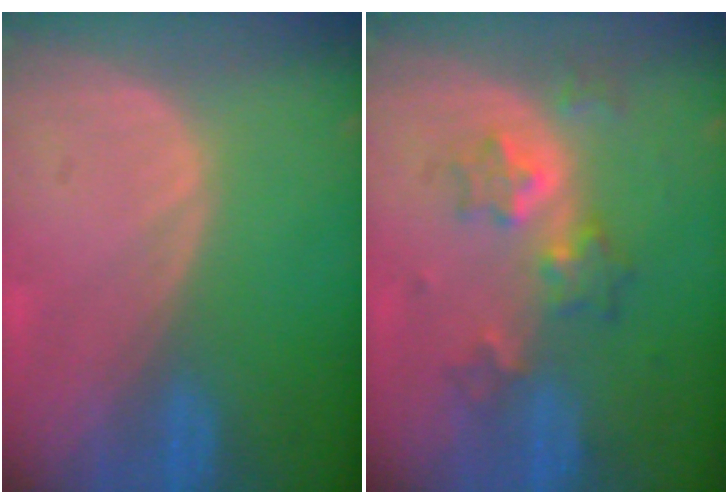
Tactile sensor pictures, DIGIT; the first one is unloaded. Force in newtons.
{"total": 6.4, "press": 5.5, "slide": 3.2}